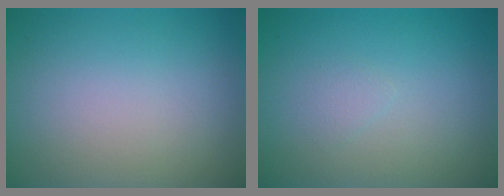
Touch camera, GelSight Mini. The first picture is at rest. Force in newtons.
{"total": 0.7, "press": 0.7, "slide": 0.1}